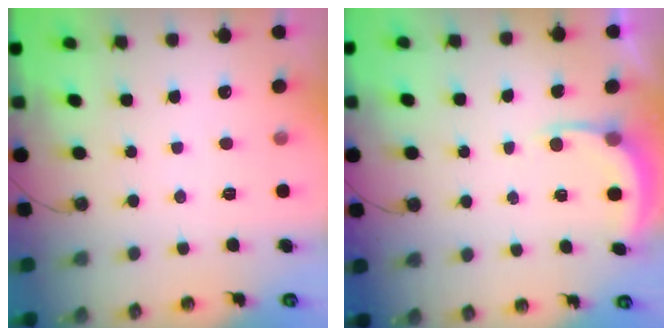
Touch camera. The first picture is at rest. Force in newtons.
{"total": 3.8, "press": 3.8, "slide": 0.3}